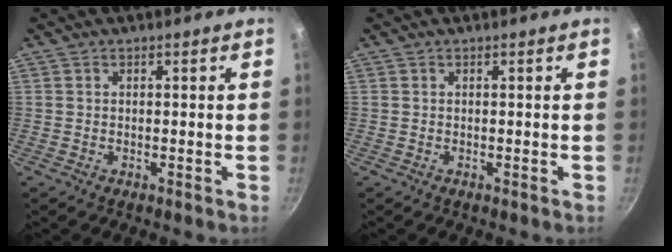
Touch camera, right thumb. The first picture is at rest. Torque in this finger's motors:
{"motor_torque": [0.07, 0.17, 0.39, -0.01, 0.01]}